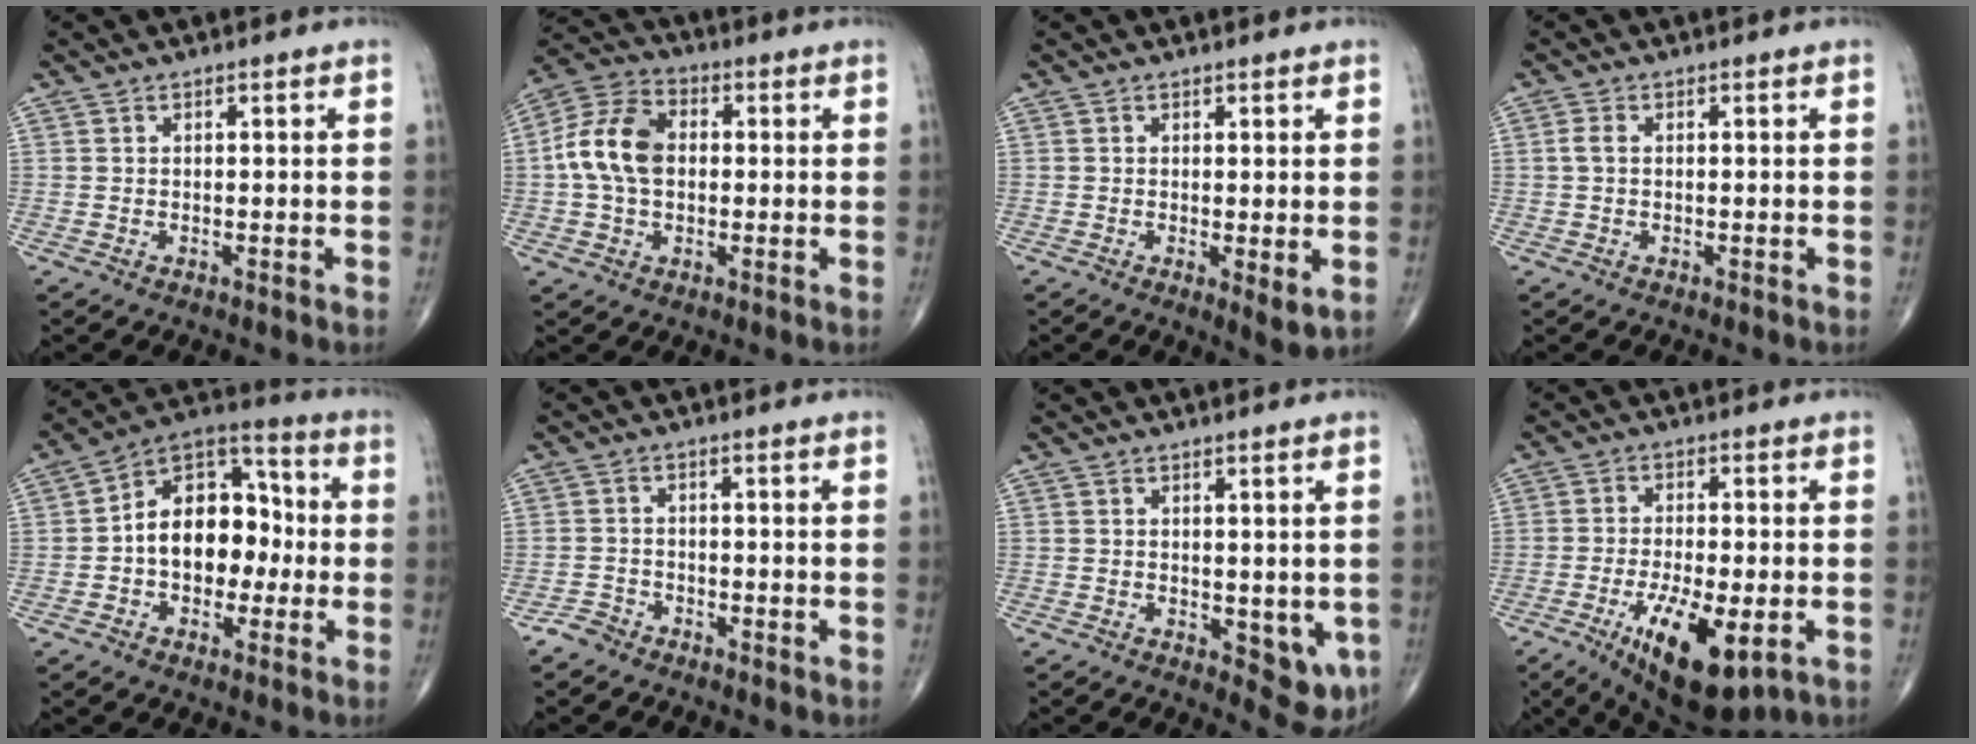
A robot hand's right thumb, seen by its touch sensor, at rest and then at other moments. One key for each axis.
{"total": 11.5, "fx": 0.4, "fy": 7.9, "fz": 8.4, "tx": -0.159, "ty": 0.027, "tz": -0.001}
{"total": 3.3, "fx": -0.2, "fy": 1.0, "fz": 3.2, "tx": -0.051, "ty": -0.014, "tz": -0.005}
{"total": 1.5, "fx": 0.1, "fy": 0.9, "fz": 1.2, "tx": -0.026, "ty": 0.001, "tz": -0.001}
{"total": 15.0, "fx": -0.9, "fy": 10.4, "fz": 10.8, "tx": -0.128, "ty": 0.044, "tz": -0.026}
{"total": 2.3, "fx": -1.9, "fy": 1.3, "fz": 0.0, "tx": 0.001, "ty": 0.005, "tz": -0.041}
{"total": 4.7, "fx": -0.8, "fy": 2.5, "fz": 4.0, "tx": -0.028, "ty": -0.008, "tz": -0.004}
{"total": 14.4, "fx": -5.5, "fy": 5.4, "fz": 12.1, "tx": -0.197, "ty": -0.008, "tz": -0.075}